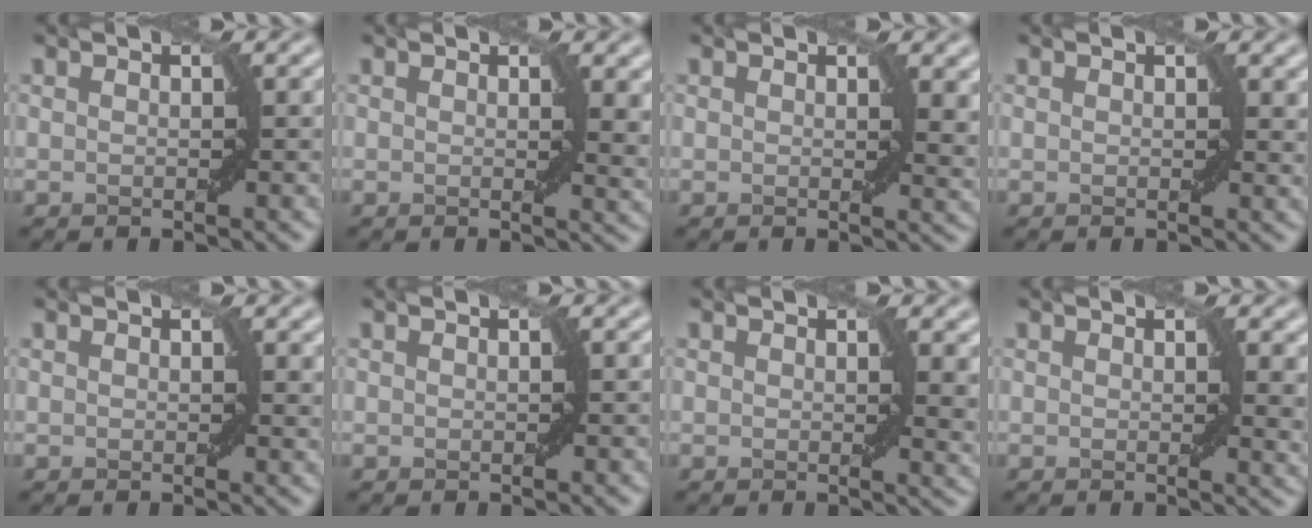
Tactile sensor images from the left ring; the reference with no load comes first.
{"total": 2.9, "force": [1.1, 1.0, 2.5], "torque": [-0.025, -0.004, 0.018]}
{"total": 2.9, "force": [1.1, 1.0, 2.4], "torque": [-0.026, -0.005, 0.019]}
{"total": 1.3, "force": [0.7, 0.5, 1.0], "torque": [-0.005, -0.003, 0.011]}
{"total": 1.0, "force": [0.5, 0.4, 0.7], "torque": [-0.002, -0.003, 0.009]}
{"total": 0.0}
{"total": 2.9, "force": [1.0, 0.9, 2.5], "torque": [-0.024, -0.003, 0.016]}
{"total": 2.5, "force": [0.9, 0.7, 2.2], "torque": [-0.021, -0.003, 0.013]}